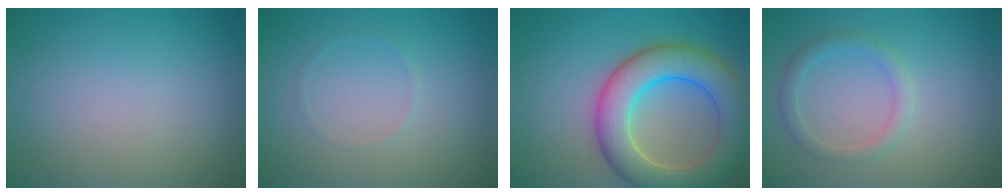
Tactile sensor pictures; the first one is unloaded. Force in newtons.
{"total": 0.5, "press": 0.5, "slide": 0.1}
{"total": 8.5, "press": 8.4, "slide": 0.5}
{"total": 1.9, "press": 1.9, "slide": 0.1}